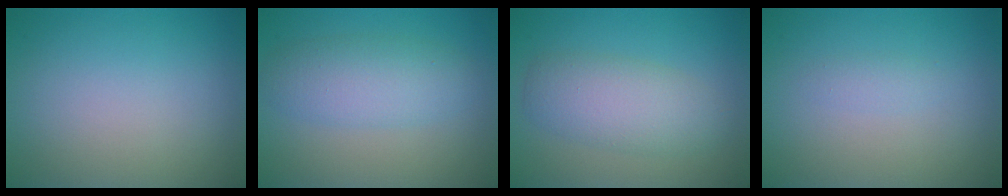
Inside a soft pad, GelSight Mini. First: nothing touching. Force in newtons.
{"total": 4.0, "press": 4.0, "slide": 0.1}
{"total": 4.3, "press": 4.3, "slide": 0.2}
{"total": 0.8, "press": 0.8, "slide": 0.1}